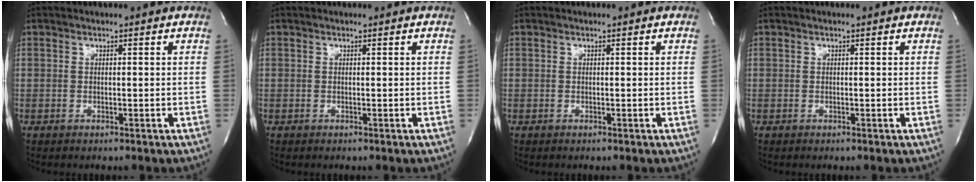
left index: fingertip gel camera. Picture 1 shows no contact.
{"total": 0.6, "force": [-0.5, -0.1, -0.1], "torque": [0.002, -0.005, -0.009]}
{"total": 0.0}
{"total": 0.0}